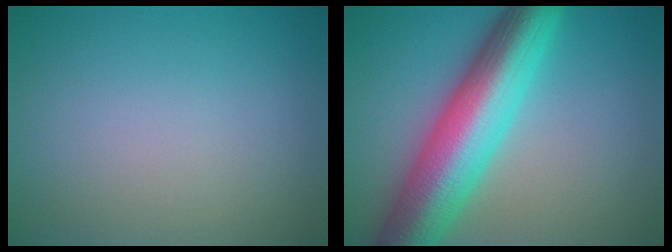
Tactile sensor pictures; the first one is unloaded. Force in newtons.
{"total": 11.2, "press": 11.2, "slide": 0.3}